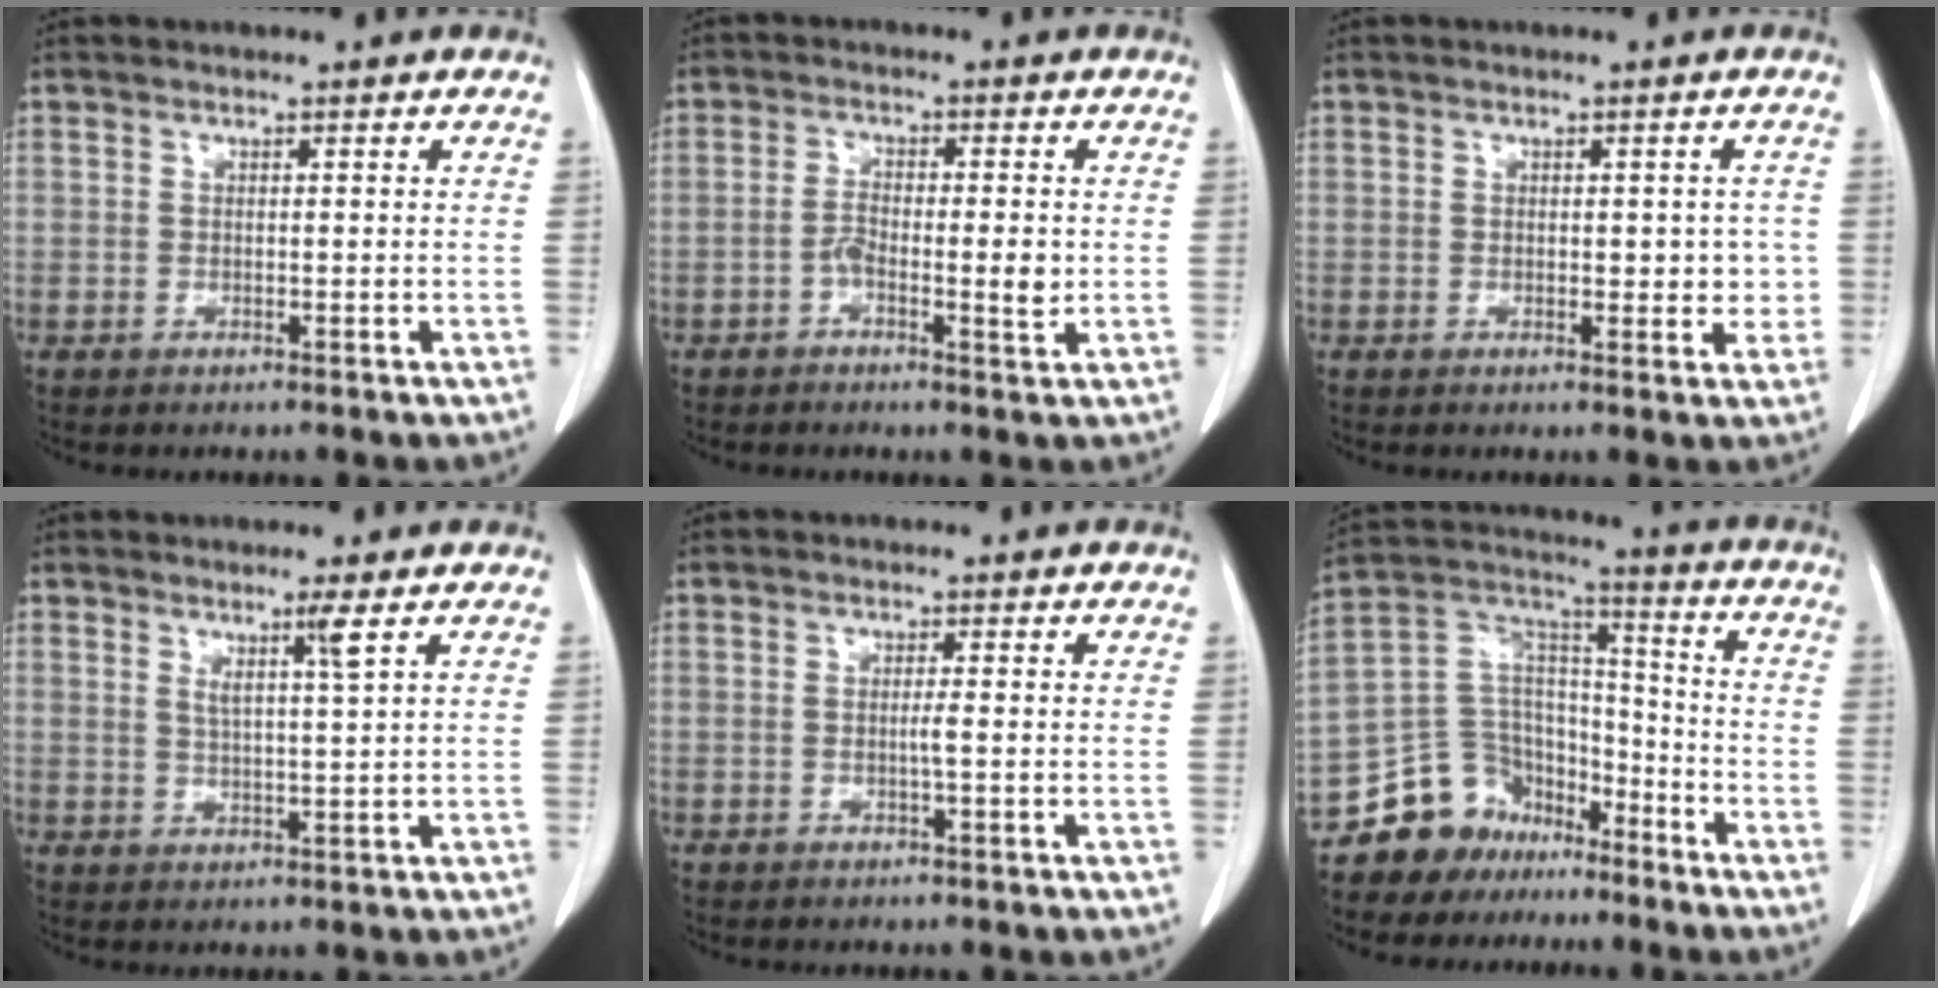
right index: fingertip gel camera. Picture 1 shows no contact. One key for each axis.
{"total": 4.3, "fx": -0.9, "fy": 1.2, "fz": 4.0, "tx": -0.070, "ty": 0.003, "tz": -0.014}
{"total": 3.8, "fx": -0.1, "fy": 2.1, "fz": 3.1, "tx": -0.028, "ty": 0.004, "tz": 0.005}
{"total": 3.1, "fx": 1.6, "fy": -0.8, "fz": 2.5, "tx": -0.049, "ty": -0.009, "tz": 0.033}
{"total": 1.0, "fx": -0.2, "fy": -0.3, "fz": 1.0, "tx": -0.016, "ty": 0.001, "tz": -0.004}
{"total": 12.6, "fx": -9.3, "fy": 8.4, "fz": 1.9, "tx": -0.042, "ty": 0.086, "tz": -0.161}